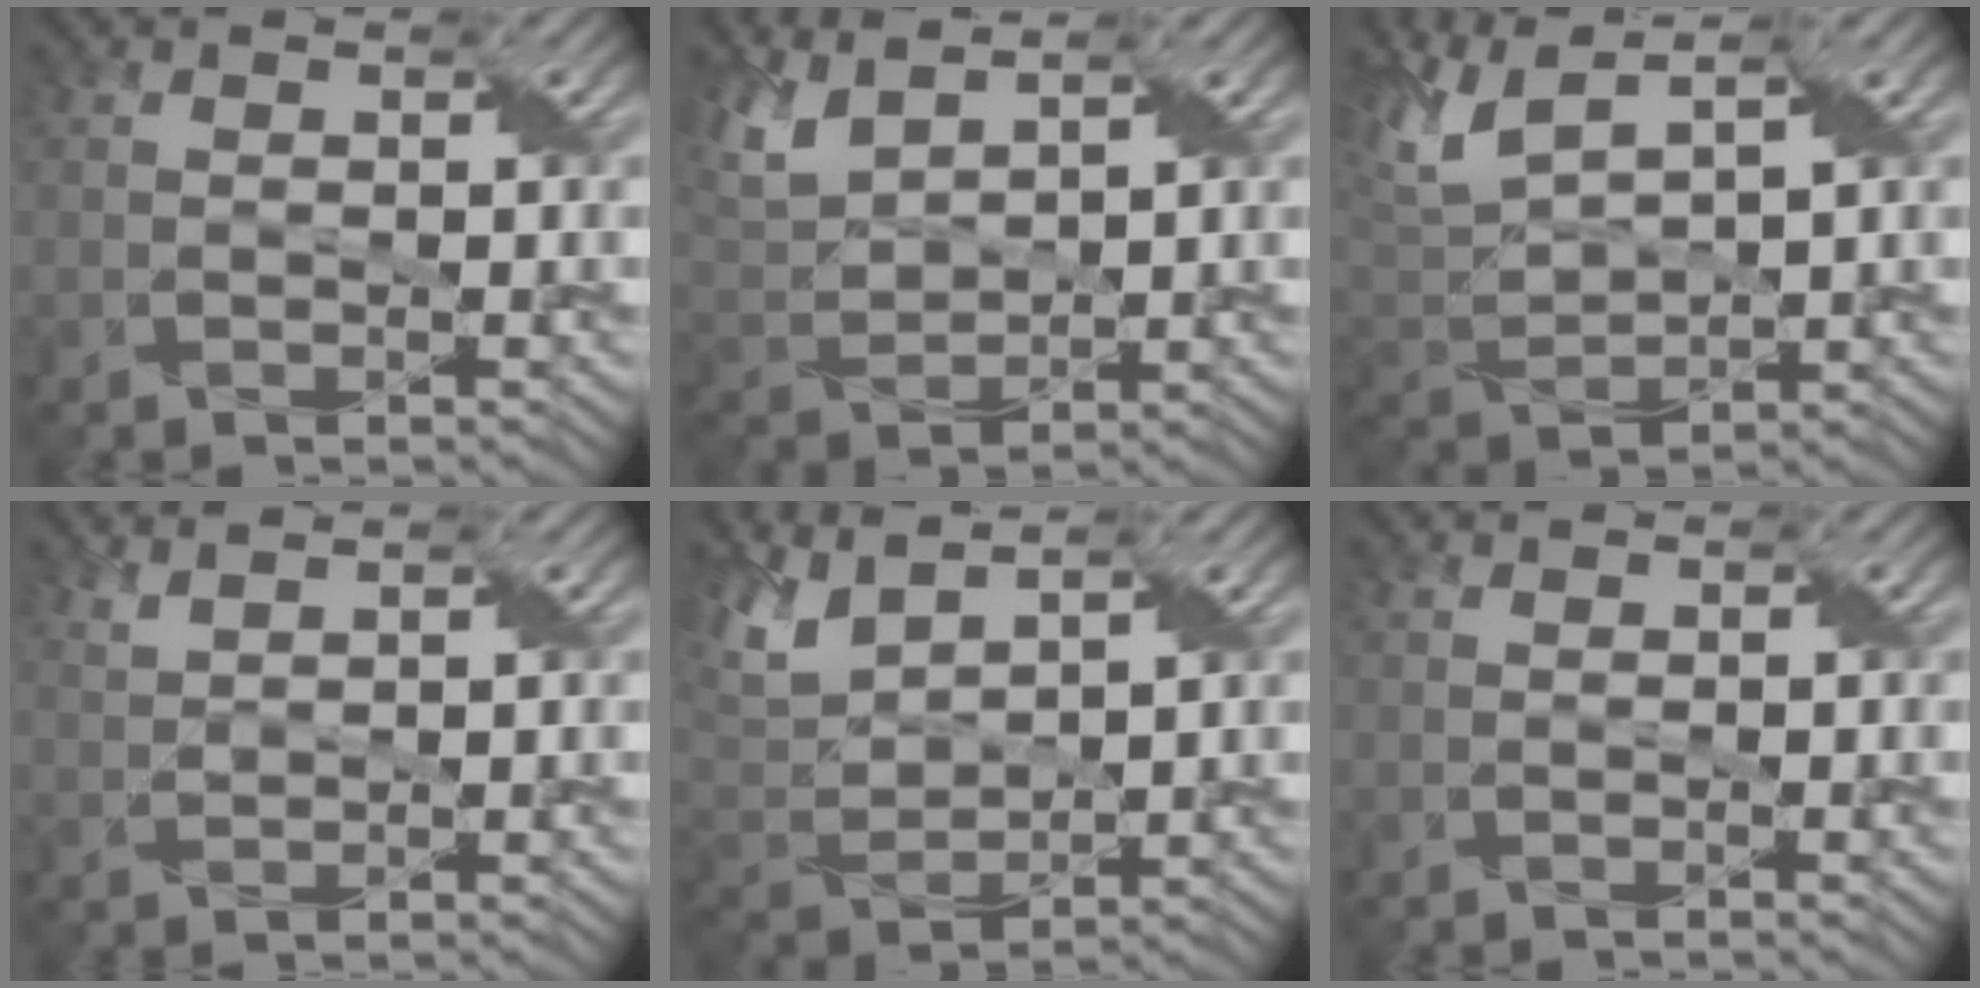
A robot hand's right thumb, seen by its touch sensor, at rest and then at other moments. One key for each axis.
{"total": 6.4, "fx": 4.6, "fy": 2.3, "fz": 3.8, "tx": -0.107, "ty": 0.011, "tz": 0.096}
{"total": 8.2, "fx": 4.9, "fy": 2.5, "fz": 6.1, "tx": -0.160, "ty": 0.018, "tz": 0.097}
{"total": 2.0, "fx": 1.7, "fy": 0.2, "fz": 1.0, "tx": -0.026, "ty": 0.004, "tz": 0.039}
{"total": 7.0, "fx": 5.2, "fy": 2.4, "fz": 4.1, "tx": -0.114, "ty": 0.012, "tz": 0.106}
{"total": 0.0}